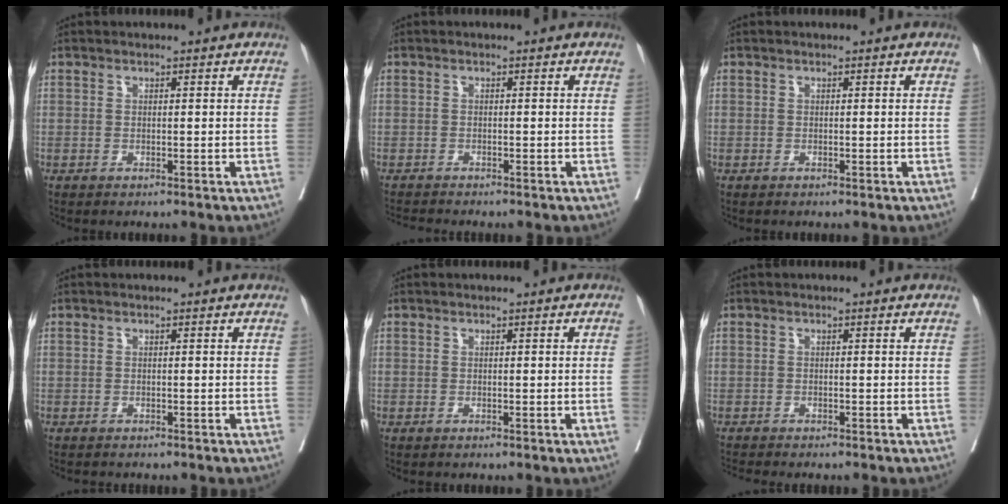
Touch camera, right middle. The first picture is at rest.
{"total": 2.5, "force": [-2.5, -0.2, 0.5], "torque": [-0.006, -0.010, -0.042]}
{"total": 0.0}
{"total": 1.4, "force": [-1.3, 0.4, 0.4], "torque": [-0.010, -0.004, -0.018]}
{"total": 0.6, "force": [0.0, -0.3, 0.5], "torque": [0.000, 0.002, 0.002]}
{"total": 3.5, "force": [-3.3, 0.2, 1.2], "torque": [-0.014, -0.009, -0.051]}